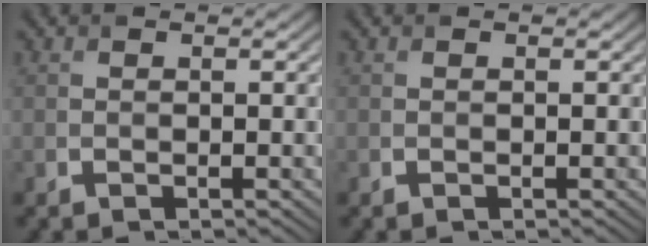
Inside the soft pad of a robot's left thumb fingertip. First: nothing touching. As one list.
[{"total": 0.0}]